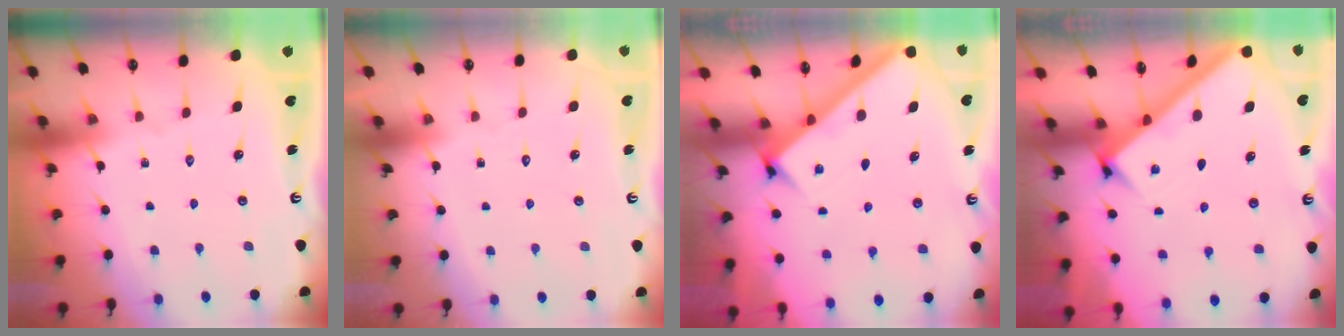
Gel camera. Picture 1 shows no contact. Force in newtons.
{"total": 1.7, "press": 1.7, "slide": 0.1}
{"total": 2.8, "press": 2.7, "slide": 0.4}
{"total": 2.6, "press": 2.6, "slide": 0.3}